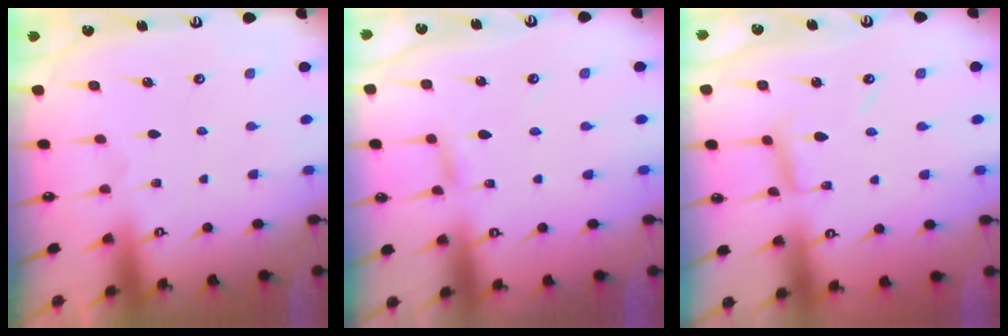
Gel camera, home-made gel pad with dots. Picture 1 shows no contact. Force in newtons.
{"total": 2.9, "press": 2.8, "slide": 0.3}
{"total": 5.7, "press": 5.7, "slide": 0.3}